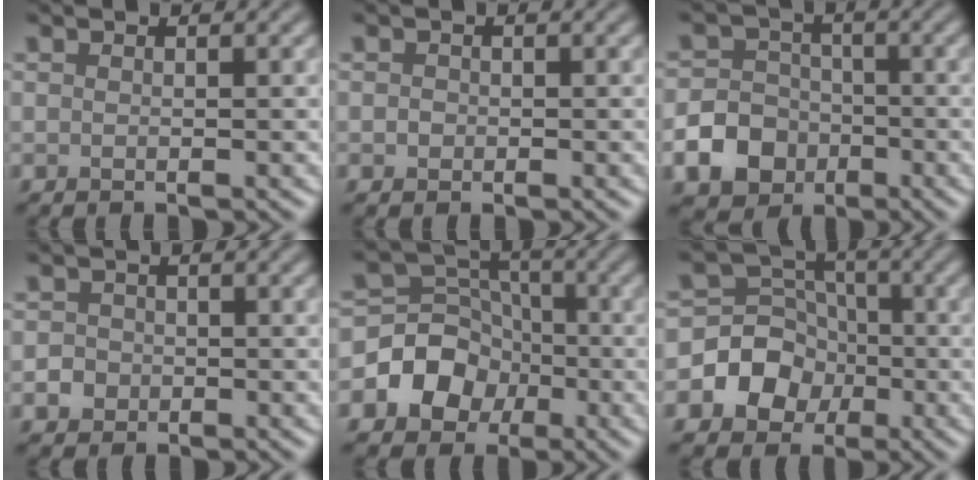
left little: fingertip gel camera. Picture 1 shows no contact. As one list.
[{"total": 0.7, "force": [-0.1, 0.6, 0.2], "torque": [-0.001, -0.002, -0.005]}, {"total": 7.3, "force": [-3.1, 6.2, 2.3], "torque": [-0.032, -0.009, -0.081]}, {"total": 1.7, "force": [-0.6, 1.6, 0.4], "torque": [0.009, 0.002, -0.013]}, {"total": 7.3, "force": [-2.5, 6.3, 2.7], "torque": [-0.022, 0.017, -0.076]}, {"total": 7.9, "force": [-2.4, 7.1, 2.4], "torque": [-0.028, 0.019, -0.070]}]